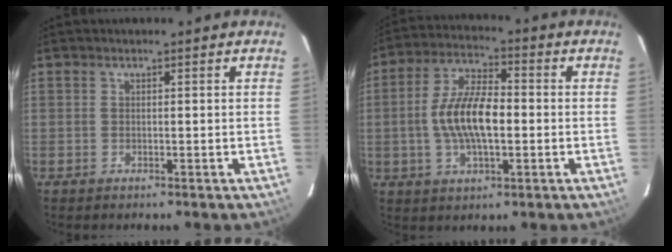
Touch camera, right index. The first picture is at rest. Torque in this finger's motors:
{"motor_torque": [0.77, -0.50, 0.45, 0.16]}